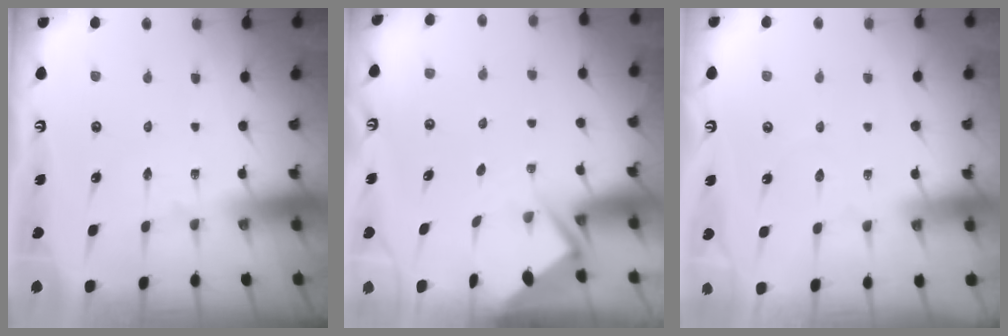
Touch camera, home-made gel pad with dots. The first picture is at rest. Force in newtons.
{"total": 2.9, "press": 2.8, "slide": 0.4}
{"total": 2.6, "press": 2.6, "slide": 0.4}